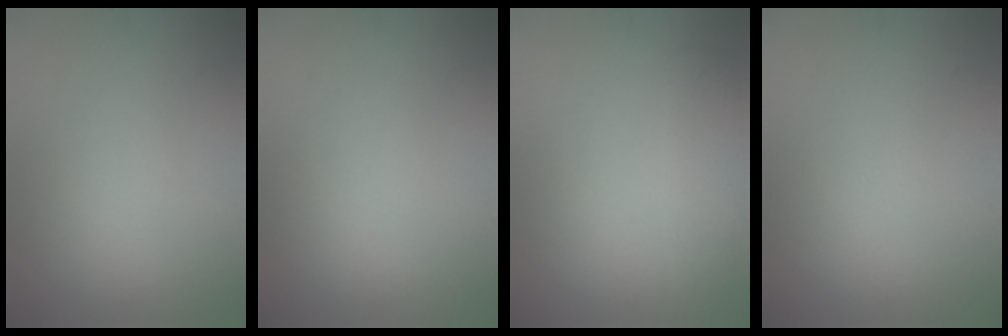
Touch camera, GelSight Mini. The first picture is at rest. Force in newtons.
{"total": 0.0}
{"total": 2.5, "press": 2.5, "slide": 0.2}
{"total": 0.0}